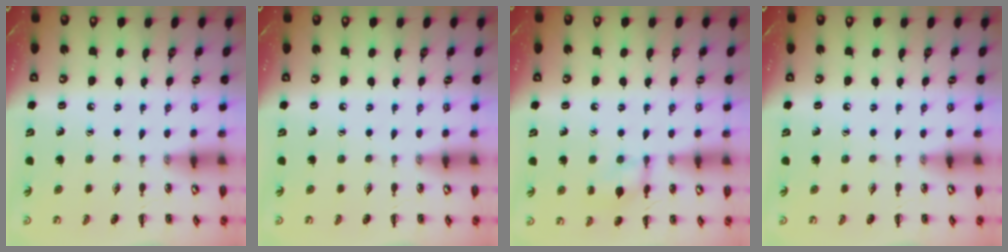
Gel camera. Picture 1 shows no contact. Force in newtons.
{"total": 0.0}
{"total": 9.2, "press": 9.2, "slide": 1.0}
{"total": 0.0}